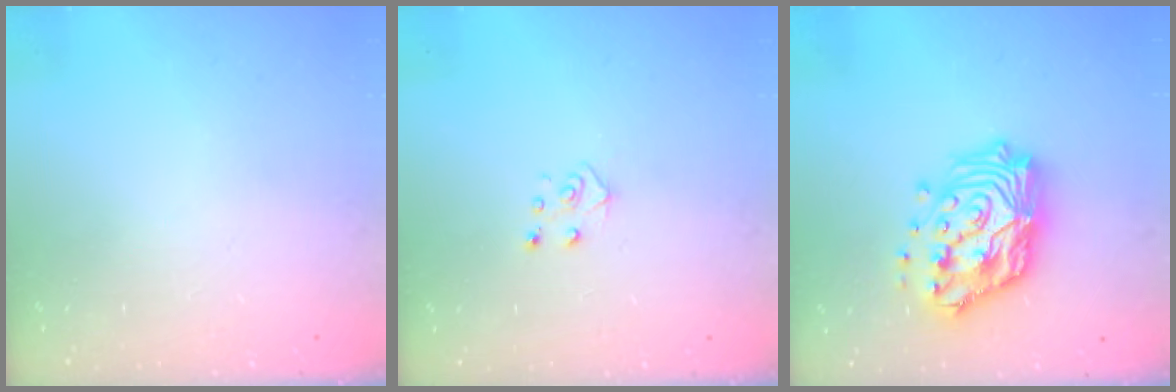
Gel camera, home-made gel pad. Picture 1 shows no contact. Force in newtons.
{"total": 5.4, "press": 5.3, "slide": 0.4}
{"total": 19.2, "press": 19.1, "slide": 1.8}